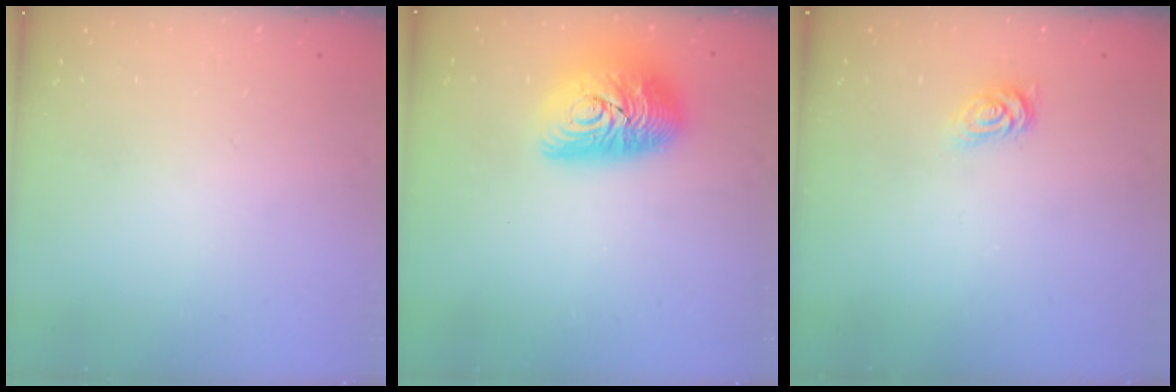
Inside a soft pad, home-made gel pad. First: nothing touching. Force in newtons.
{"total": 14.6, "press": 14.6, "slide": 1.2}
{"total": 1.8, "press": 1.8, "slide": 0.3}